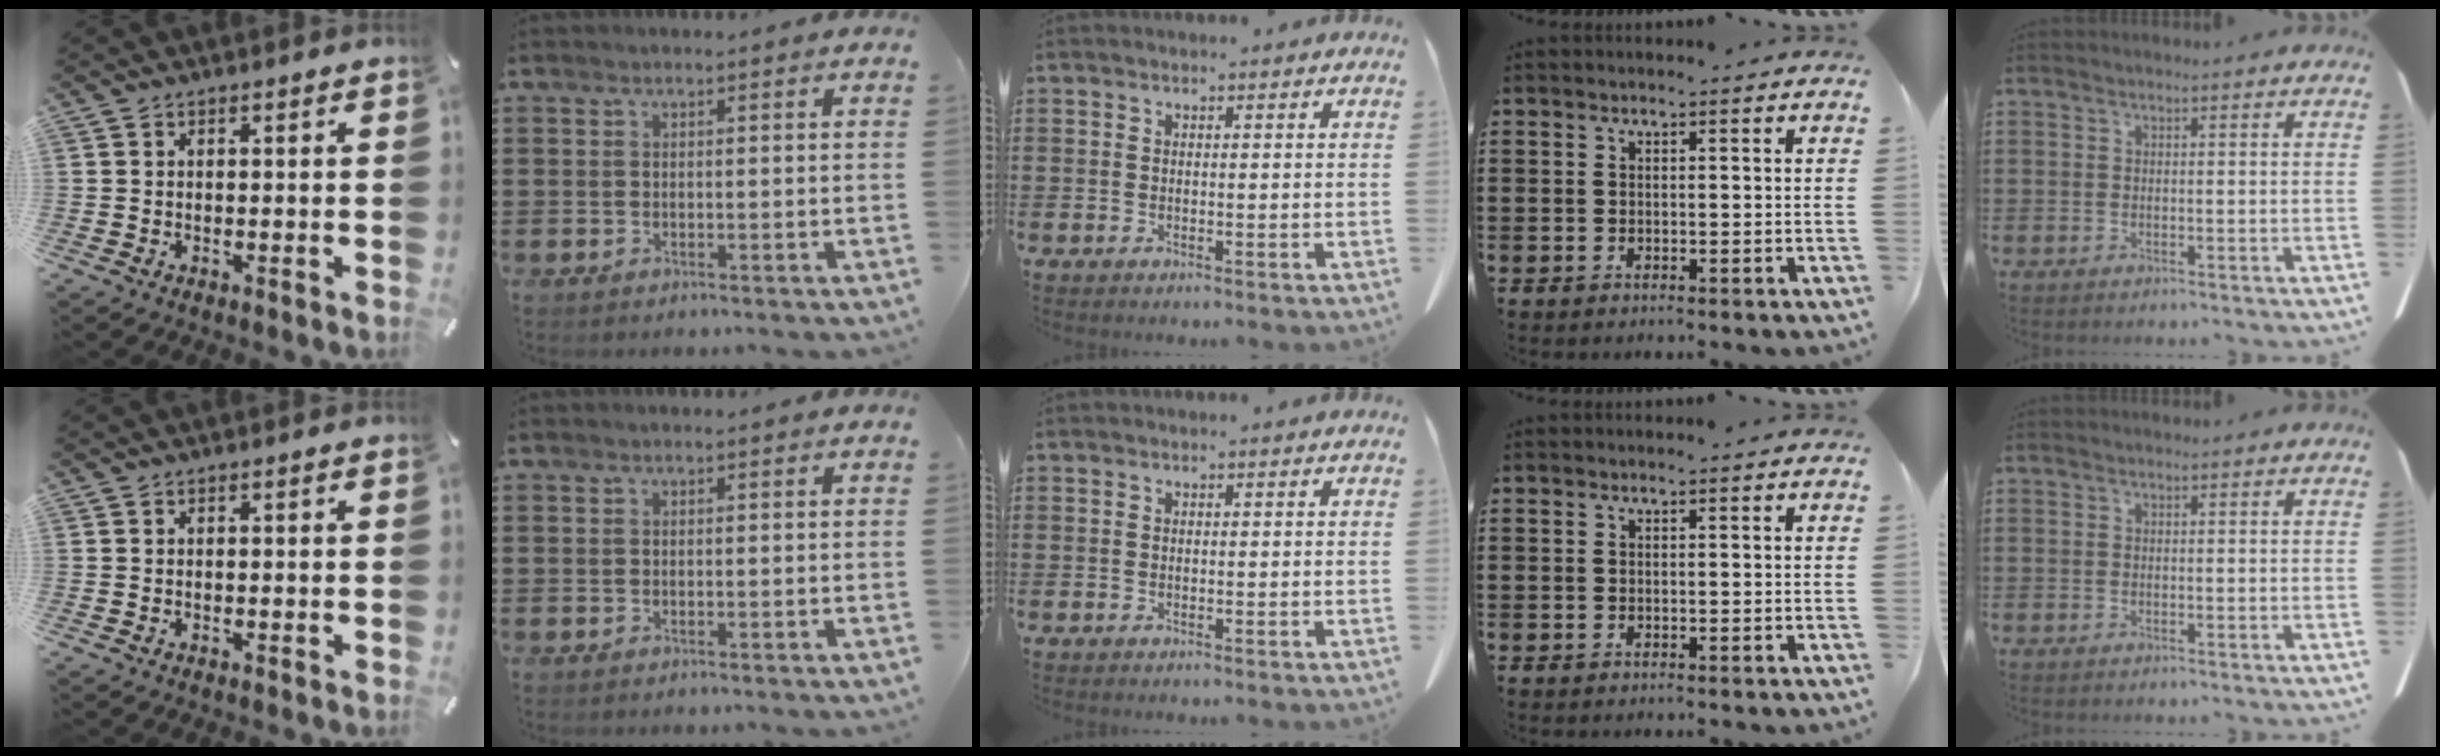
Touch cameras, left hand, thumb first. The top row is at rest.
{}